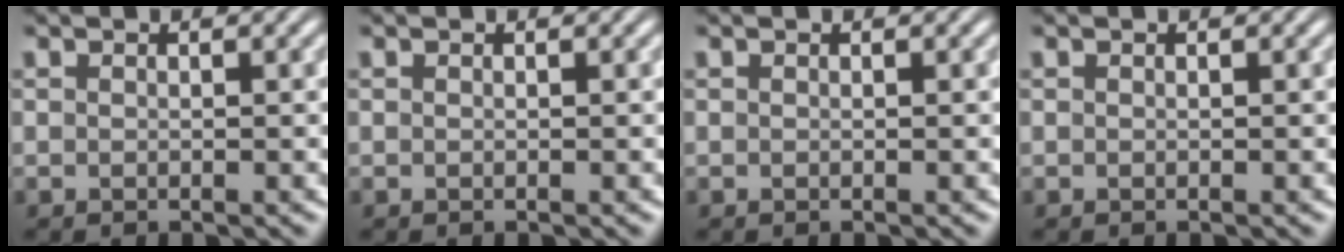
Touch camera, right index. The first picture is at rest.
{"total": 0.0}
{"total": 0.0}
{"total": 0.0}